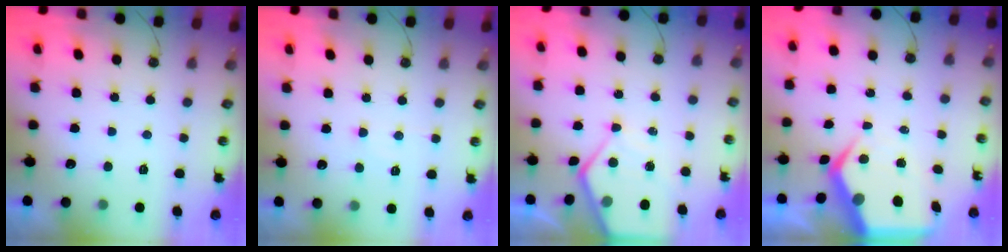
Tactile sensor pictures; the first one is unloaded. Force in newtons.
{"total": 4.5, "press": 4.4, "slide": 0.8}
{"total": 7.9, "press": 7.9, "slide": 0.8}
{"total": 9.4, "press": 9.4, "slide": 1.1}